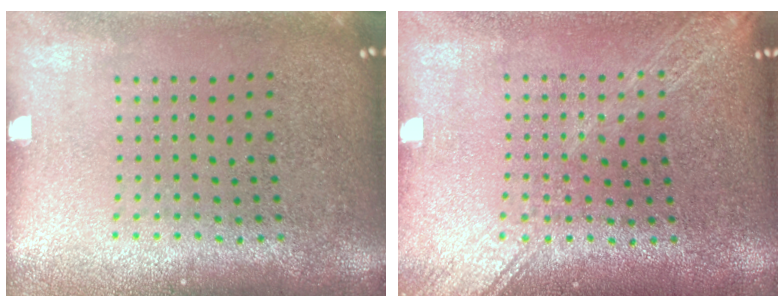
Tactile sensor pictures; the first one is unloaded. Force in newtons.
{"total": 1.6, "press": 1.6, "slide": 0.3}